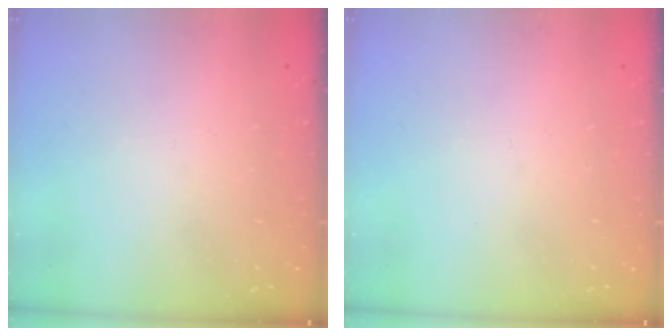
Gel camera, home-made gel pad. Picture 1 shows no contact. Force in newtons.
{"total": 0.0}